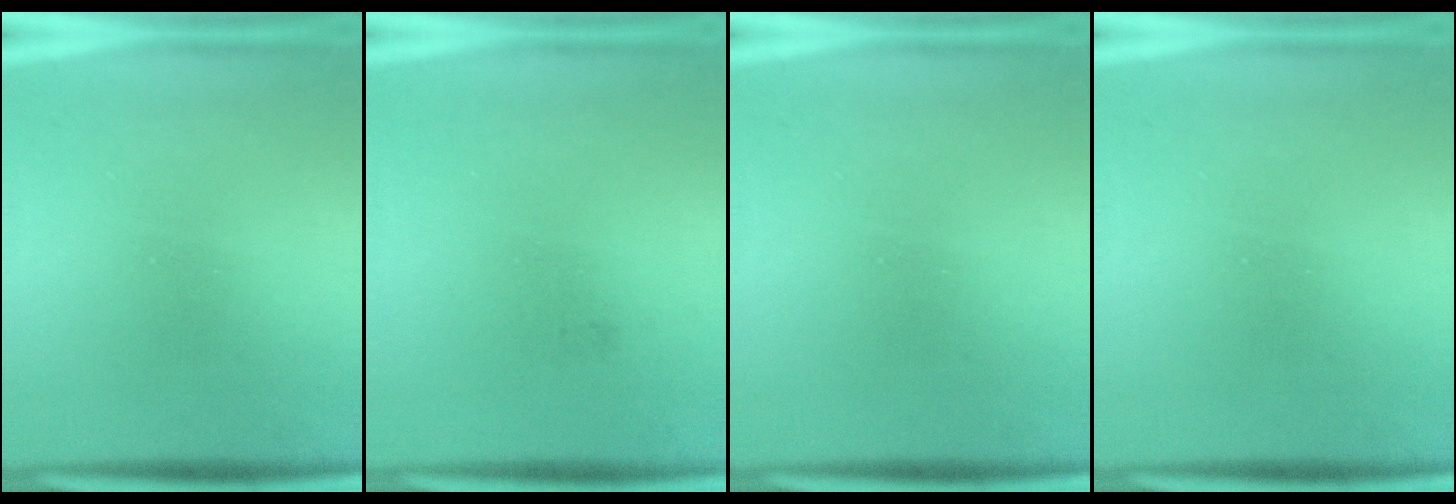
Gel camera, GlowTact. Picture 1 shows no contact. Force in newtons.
{"total": 0.7}
{"total": 0.0}
{"total": 0.0}